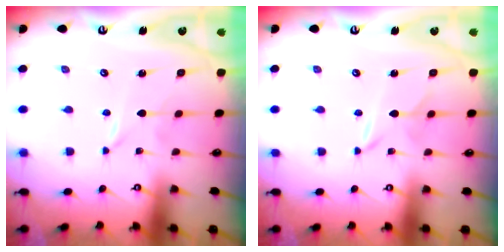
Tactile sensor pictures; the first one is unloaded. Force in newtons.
{"total": 4.4, "press": 4.4, "slide": 0.2}